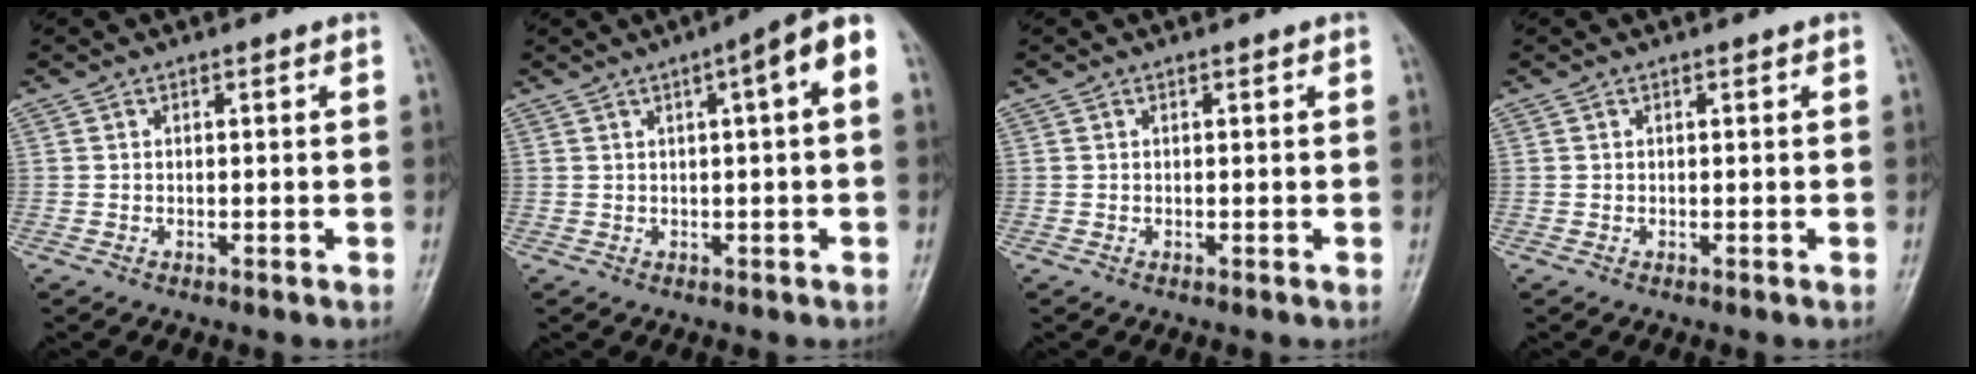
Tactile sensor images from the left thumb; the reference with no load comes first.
{"total": 7.0, "force": [1.6, 1.3, 6.7], "torque": [-0.094, 0.024, 0.015]}
{"total": 0.0}
{"total": 0.0}